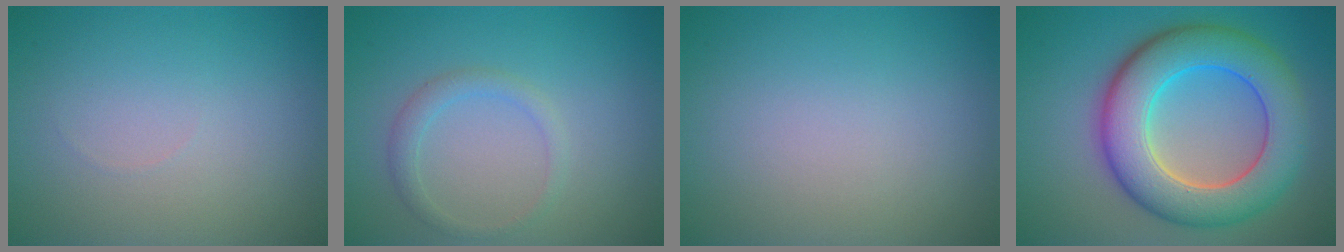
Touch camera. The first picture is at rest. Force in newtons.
{"total": 1.7, "press": 1.7, "slide": 0.1}
{"total": 0.0}
{"total": 9.6, "press": 9.6, "slide": 0.6}